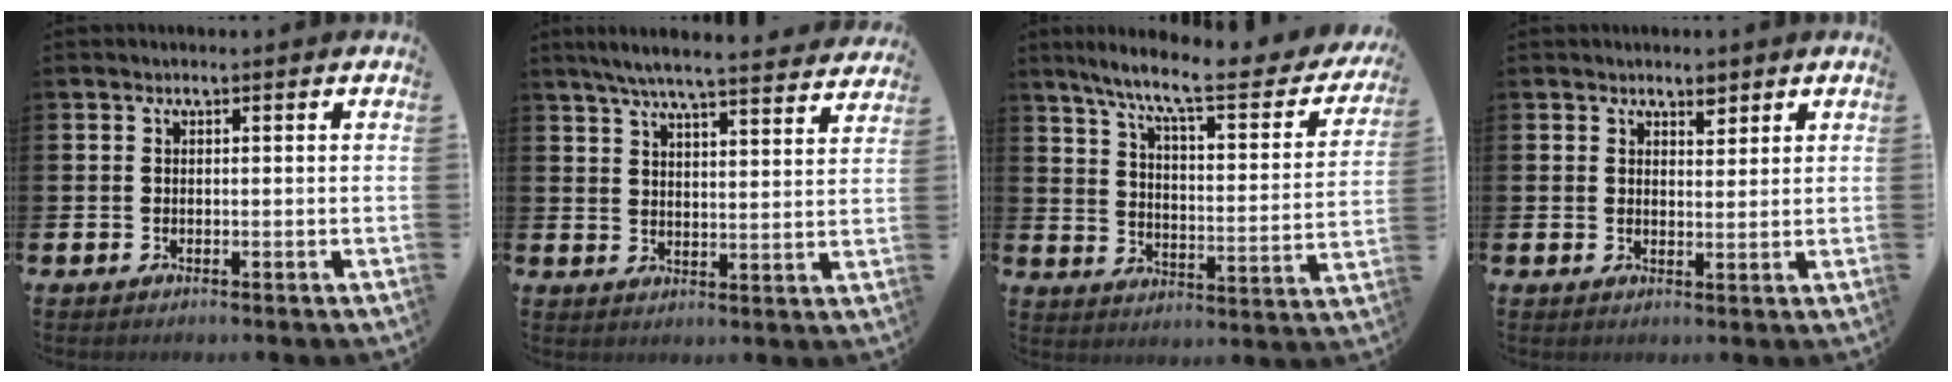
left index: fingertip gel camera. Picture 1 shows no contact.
{"total": 6.5, "force": [6.1, 0.2, 2.2], "torque": [-0.052, -0.041, 0.104]}
{"total": 9.4, "force": [7.6, 1.3, 5.5], "torque": [-0.123, -0.050, 0.118]}
{"total": 2.9, "force": [2.6, 1.1, 0.6], "torque": [0.002, -0.014, 0.043]}